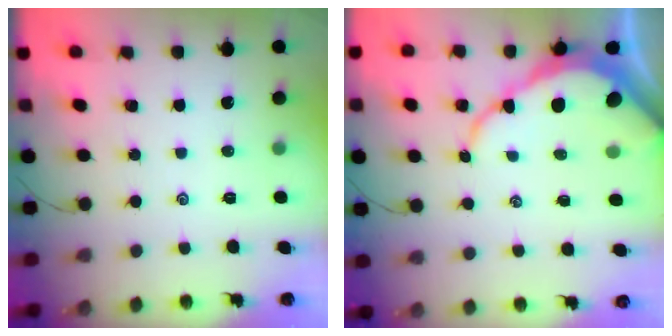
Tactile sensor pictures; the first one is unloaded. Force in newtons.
{"total": 10.7, "press": 10.7, "slide": 1.2}